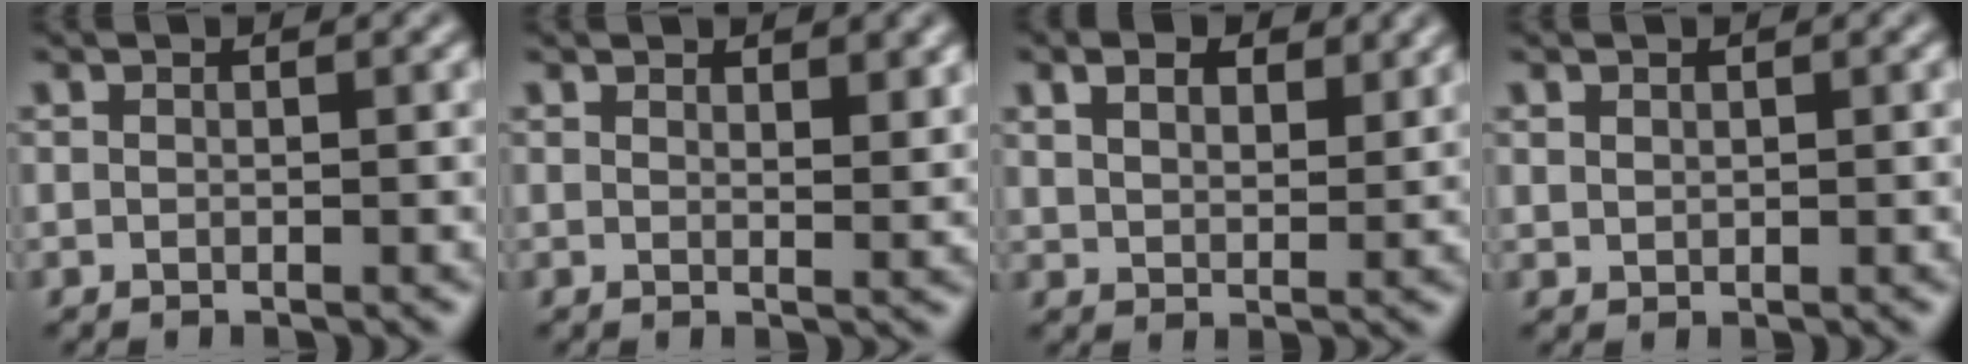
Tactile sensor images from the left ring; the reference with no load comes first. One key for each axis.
{"total": 2.2, "fx": 1.7, "fy": 0.6, "fz": 1.2, "tx": -0.014, "ty": -0.005, "tz": 0.030}
{"total": 3.8, "fx": 2.3, "fy": 2.2, "fz": 2.1, "tx": -0.039, "ty": -0.001, "tz": 0.041}
{"total": 0.7, "fx": 0.5, "fy": 0.5, "fz": 0.2, "tx": -0.004, "ty": -0.002, "tz": 0.014}